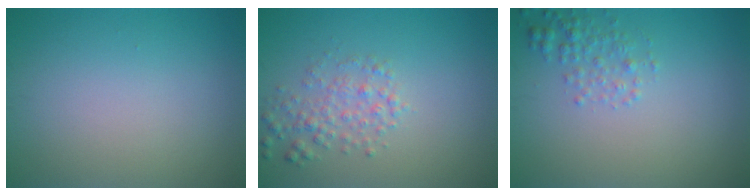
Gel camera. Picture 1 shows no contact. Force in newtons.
{"total": 2.5, "press": 2.5, "slide": 0.1}
{"total": 1.9, "press": 1.9, "slide": 0.1}